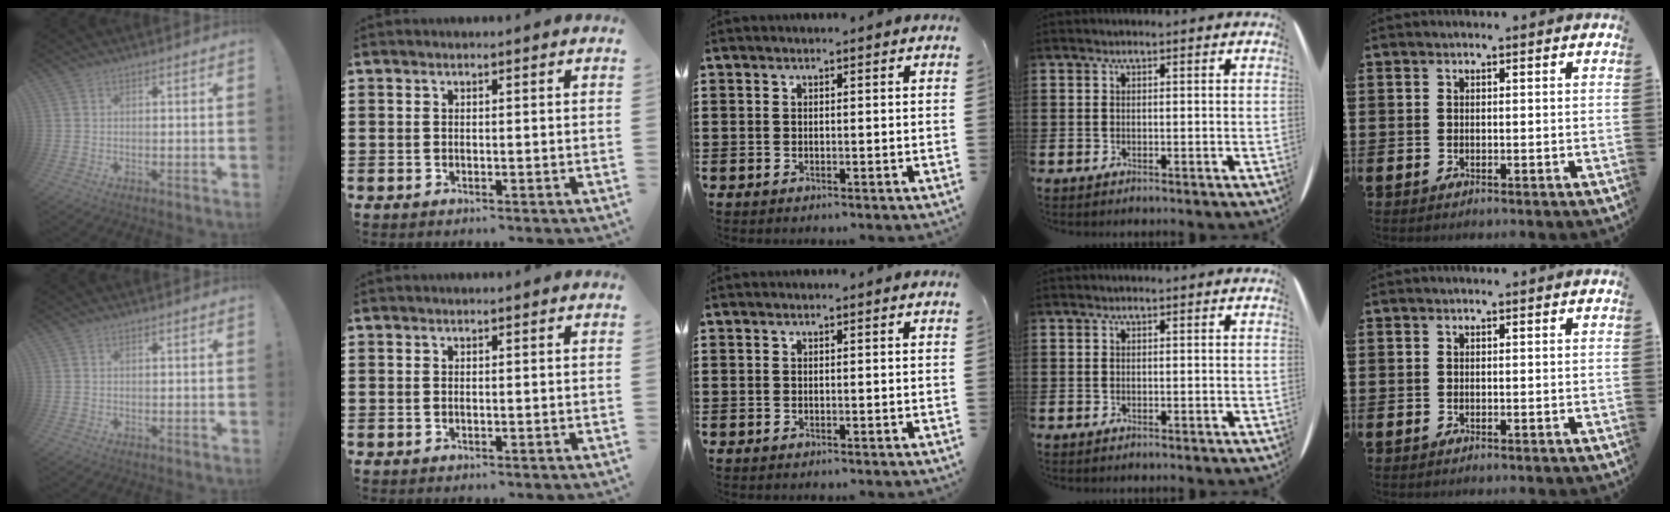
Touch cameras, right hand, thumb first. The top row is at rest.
{}